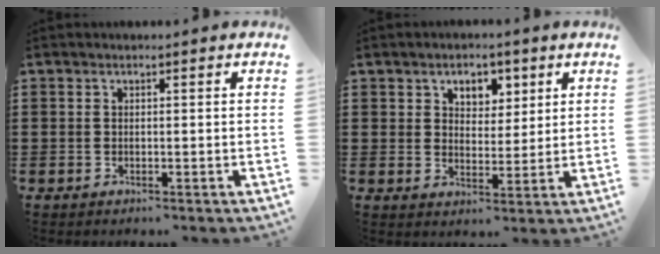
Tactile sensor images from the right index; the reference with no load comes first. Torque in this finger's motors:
{"motor_torque": [0.03, -0.02, 0.09, 0.05]}